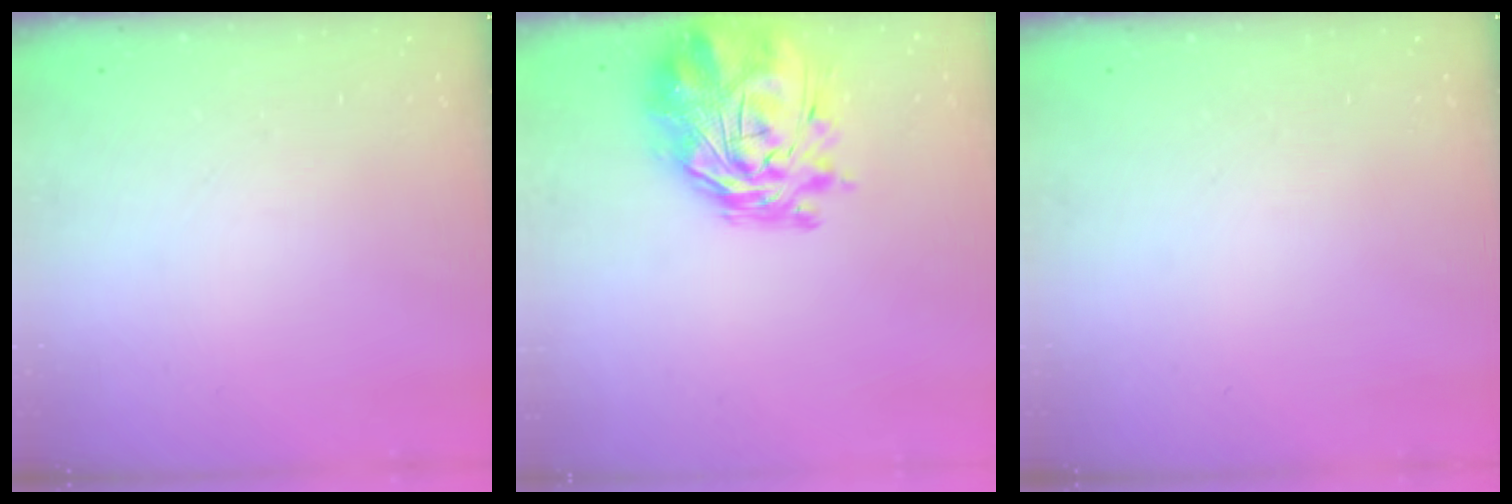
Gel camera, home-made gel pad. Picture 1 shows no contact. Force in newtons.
{"total": 4.5, "press": 4.0, "slide": 2.1}
{"total": 0.0}